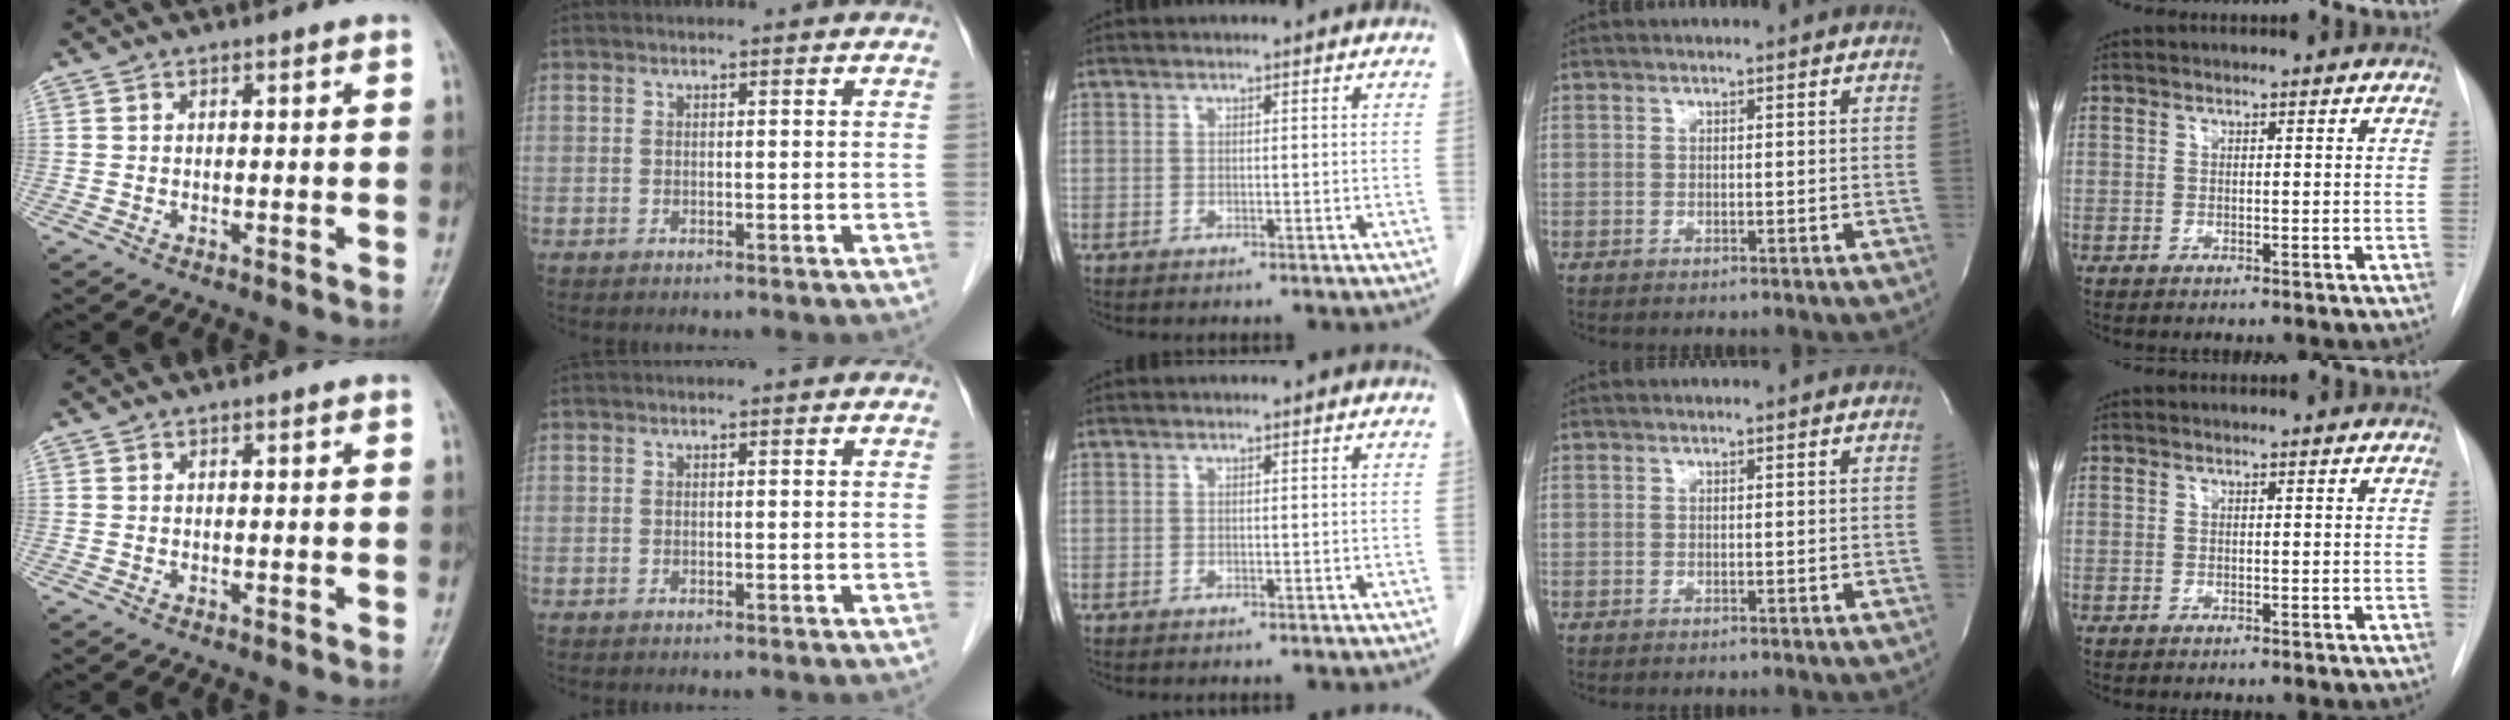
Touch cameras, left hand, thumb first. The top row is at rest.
{}